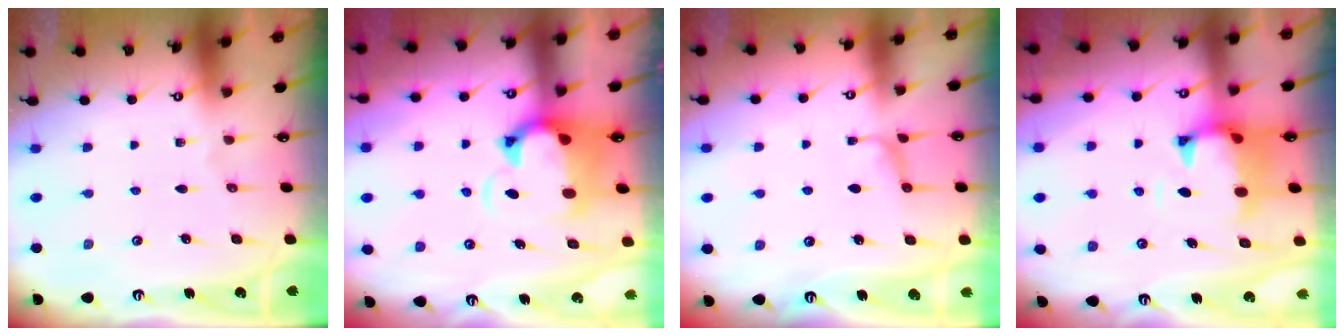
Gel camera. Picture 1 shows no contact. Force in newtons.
{"total": 4.2, "press": 3.9, "slide": 1.6}
{"total": 1.8, "press": 1.5, "slide": 1.0}
{"total": 1.1, "press": 0.3, "slide": 1.1}